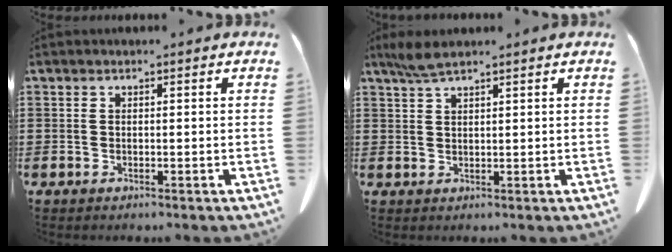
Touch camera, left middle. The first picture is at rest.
{"total": 3.2, "force": [2.3, 0.5, 2.2], "torque": [-0.049, 0.000, 0.044]}